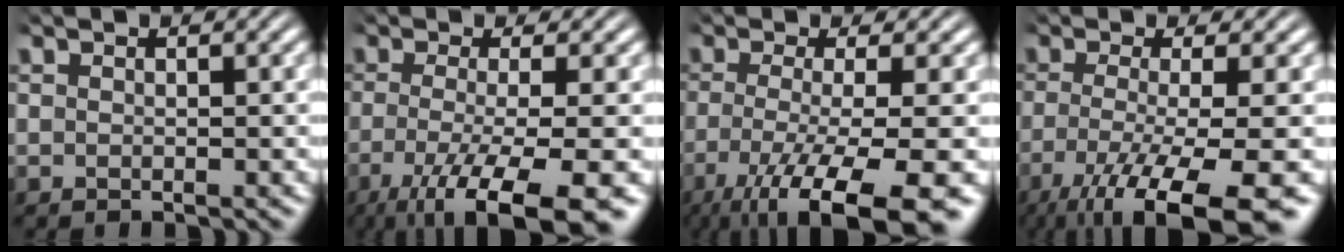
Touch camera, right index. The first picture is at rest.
{"total": 7.1, "force": [-4.1, 1.6, 5.6], "torque": [-0.090, -0.041, -0.039]}
{"total": 7.9, "force": [-4.2, 2.2, 6.4], "torque": [-0.101, -0.043, -0.038]}
{"total": 7.8, "force": [-4.2, 2.0, 6.2], "torque": [-0.097, -0.043, -0.040]}